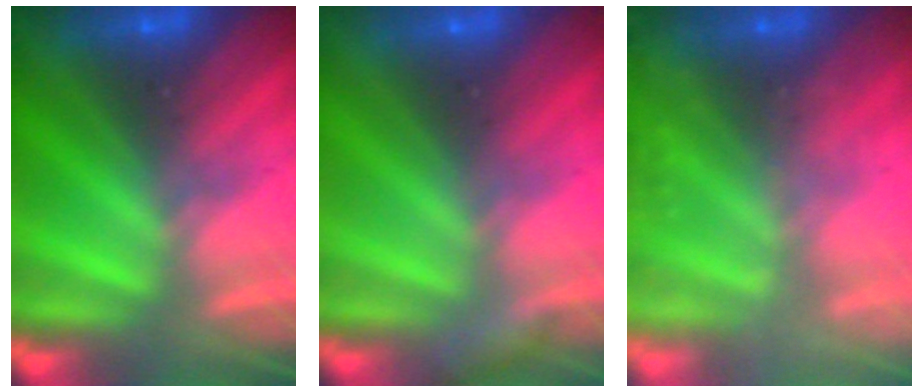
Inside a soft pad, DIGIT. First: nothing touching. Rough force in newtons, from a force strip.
{"total": 2.3}
{"total": 7.5}